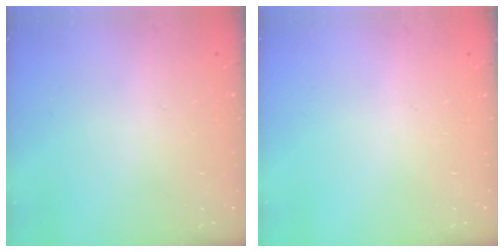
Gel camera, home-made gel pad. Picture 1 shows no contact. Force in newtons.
{"total": 0.0}